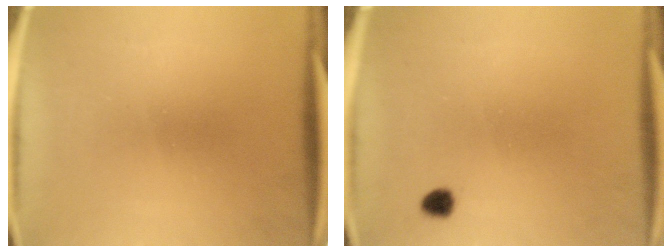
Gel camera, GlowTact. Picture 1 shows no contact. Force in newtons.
{"total": 1.7}